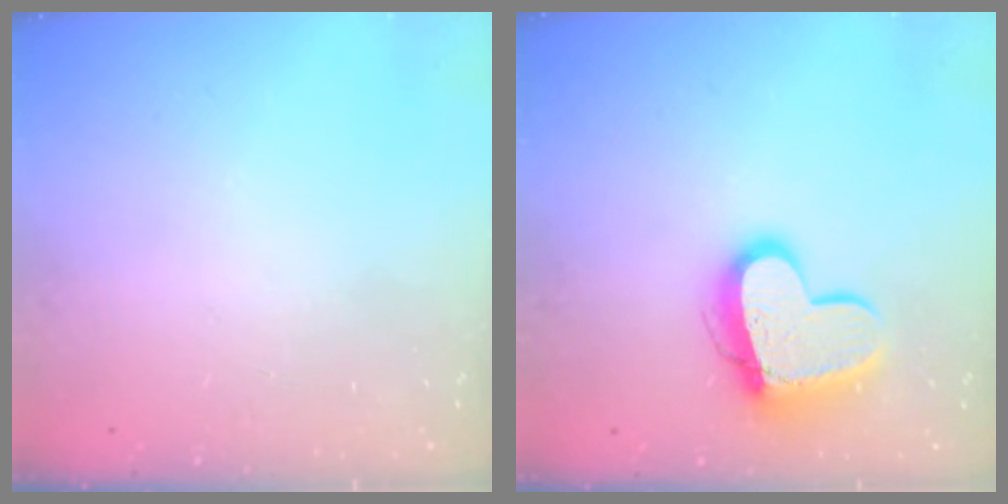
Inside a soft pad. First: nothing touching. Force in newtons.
{"total": 14.7, "press": 14.7, "slide": 1.3}